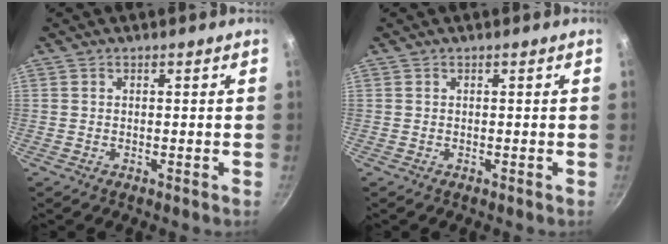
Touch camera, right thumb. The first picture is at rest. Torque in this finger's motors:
{"motor_torque": [0.32, -0.03, -0.05, -0.20, -0.02]}